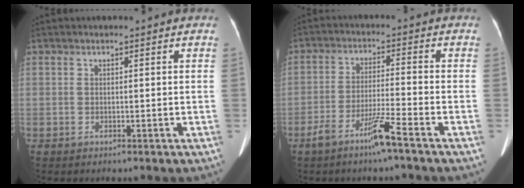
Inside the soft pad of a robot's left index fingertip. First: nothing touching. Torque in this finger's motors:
{"motor_torque": [0.67, 0.61, 0.41, 0.10]}